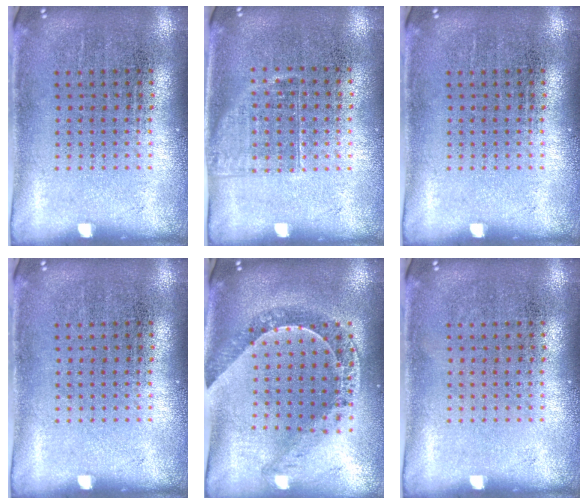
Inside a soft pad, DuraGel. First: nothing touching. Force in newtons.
{"total": 1.1, "press": 0.9, "slide": 0.6}
{"total": 0.0}
{"total": 0.0}
{"total": 1.1, "press": 1.1, "slide": 0.2}
{"total": 0.0}